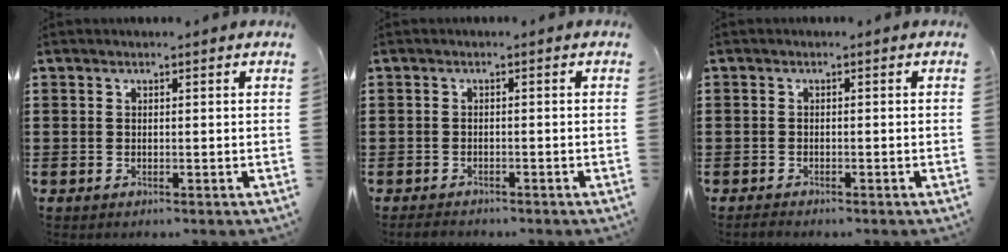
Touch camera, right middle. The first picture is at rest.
{"total": 1.2, "force": [-1.2, 0.2, 0.2], "torque": [-0.008, -0.001, -0.024]}
{"total": 0.9, "force": [-0.9, 0.3, 0.0], "torque": [-0.004, 0.001, -0.018]}